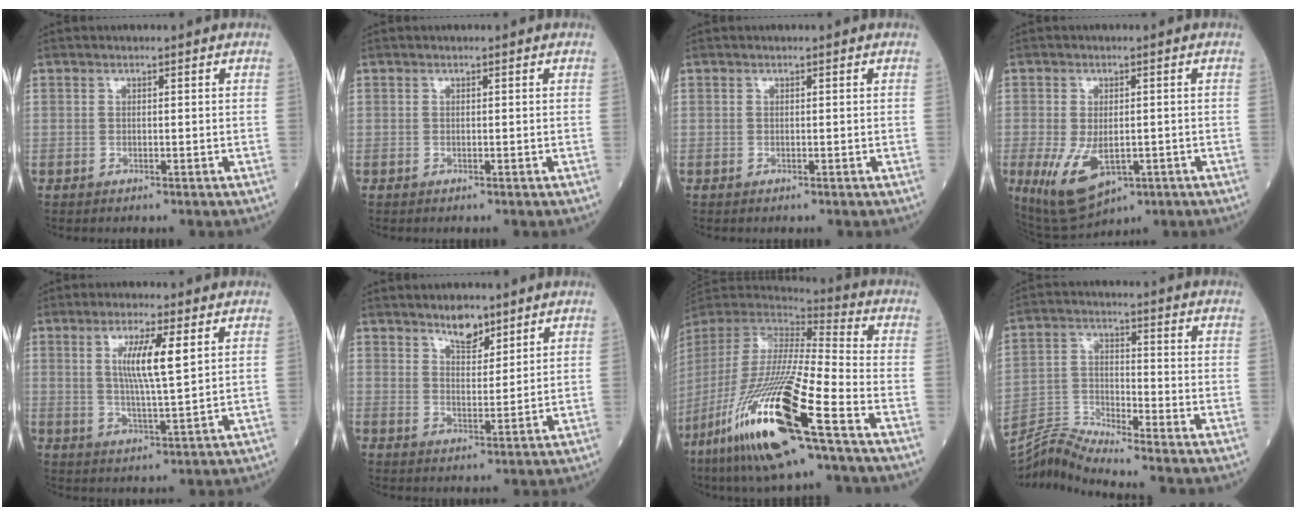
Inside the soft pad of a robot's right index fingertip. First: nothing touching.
{"total": 0.0}
{"total": 0.0}
{"total": 9.2, "force": [-3.3, 4.8, 7.1], "torque": [-0.136, -0.014, -0.040]}
{"total": 7.4, "force": [2.4, 0.2, 6.9], "torque": [-0.133, -0.003, 0.044]}
{"total": 4.6, "force": [3.6, 1.6, 2.3], "torque": [-0.040, -0.003, 0.064]}
{"total": 25.2, "force": [-13.2, 2.0, 21.4], "torque": [-0.454, -0.074, -0.254]}
{"total": 7.9, "force": [-7.4, -2.8, -0.1], "torque": [-0.018, 0.004, -0.144]}